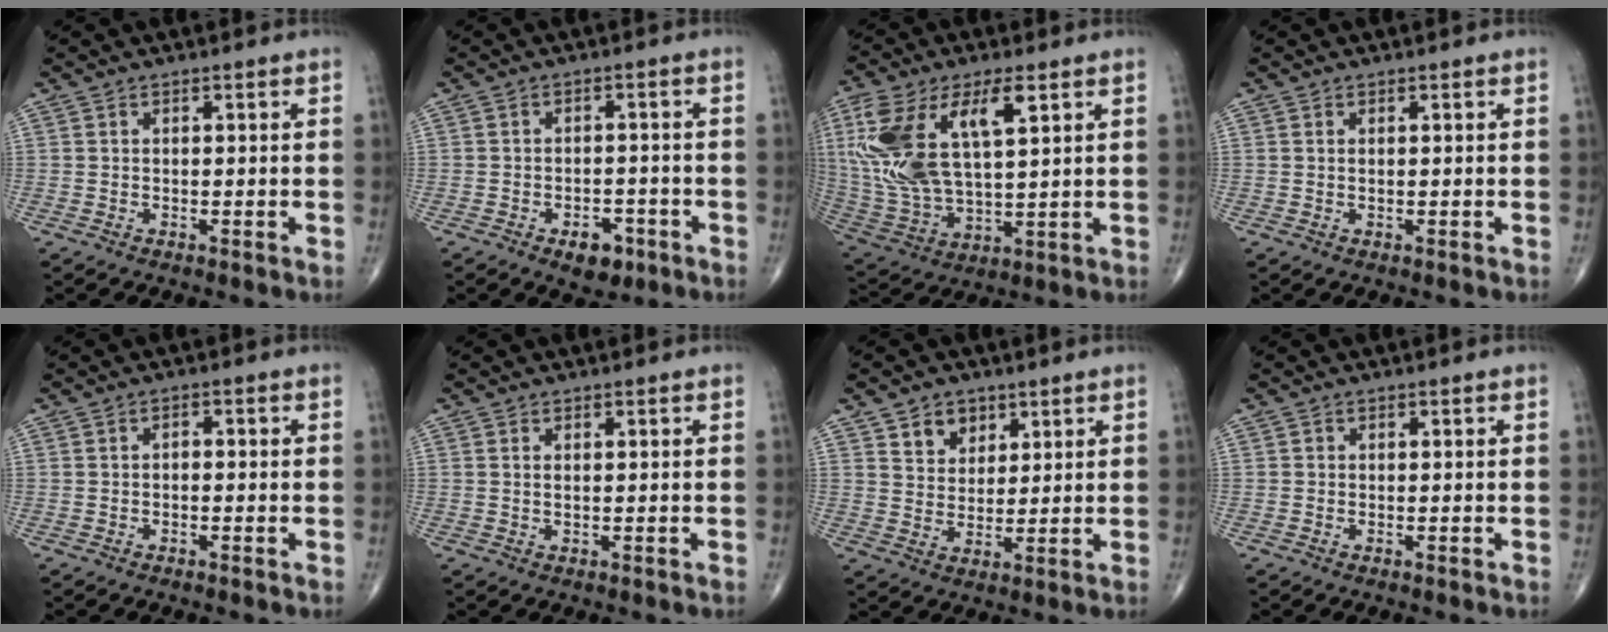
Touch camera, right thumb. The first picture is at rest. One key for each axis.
{"total": 5.2, "fx": -2.9, "fy": 3.0, "fz": 3.0, "tx": -0.022, "ty": 0.014, "tz": -0.039}
{"total": 19.9, "fx": 6.4, "fy": 8.8, "fz": 16.7, "tx": -0.348, "ty": -0.010, "tz": 0.125}
{"total": 0.0}
{"total": 1.1, "fx": -0.2, "fy": 0.7, "fz": 0.8, "tx": -0.005, "ty": 0.007, "tz": -0.007}
{"total": 0.7, "fx": 0.2, "fy": 0.2, "fz": 0.6, "tx": -0.013, "ty": 0.001, "tz": 0.006}
{"total": 5.6, "fx": 3.3, "fy": 4.1, "fz": 2.0, "tx": -0.008, "ty": -0.021, "tz": 0.060}
{"total": 0.0}